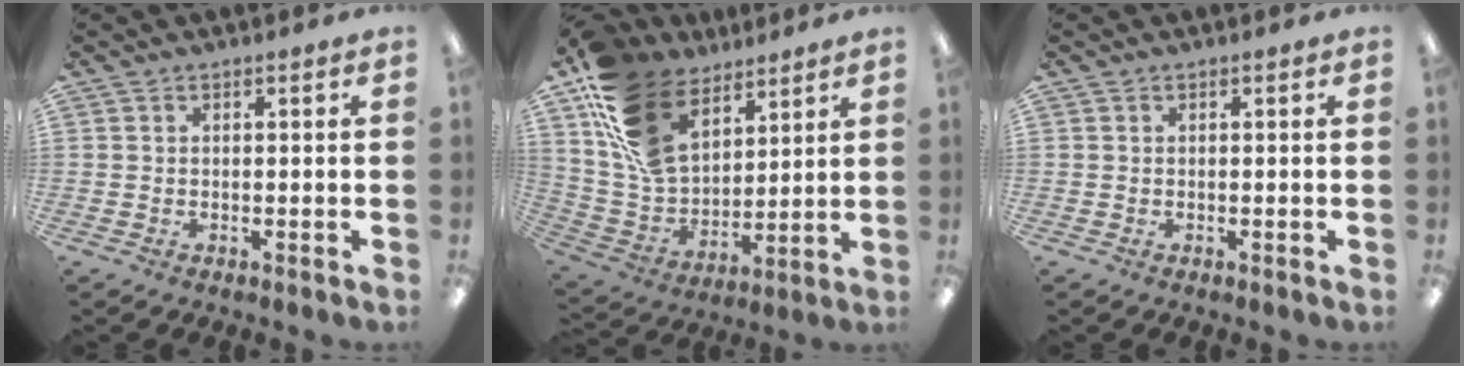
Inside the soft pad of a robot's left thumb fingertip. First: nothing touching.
{"total": 18.9, "force": [11.5, 11.7, 9.3], "torque": [-0.202, -0.051, 0.222]}
{"total": 0.0}